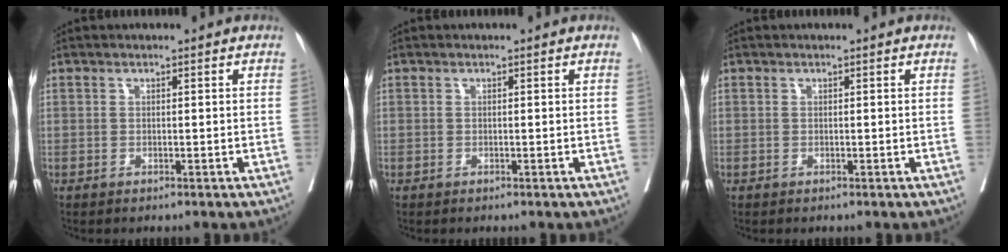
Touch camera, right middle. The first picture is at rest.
{"total": 0.0}
{"total": 0.0}